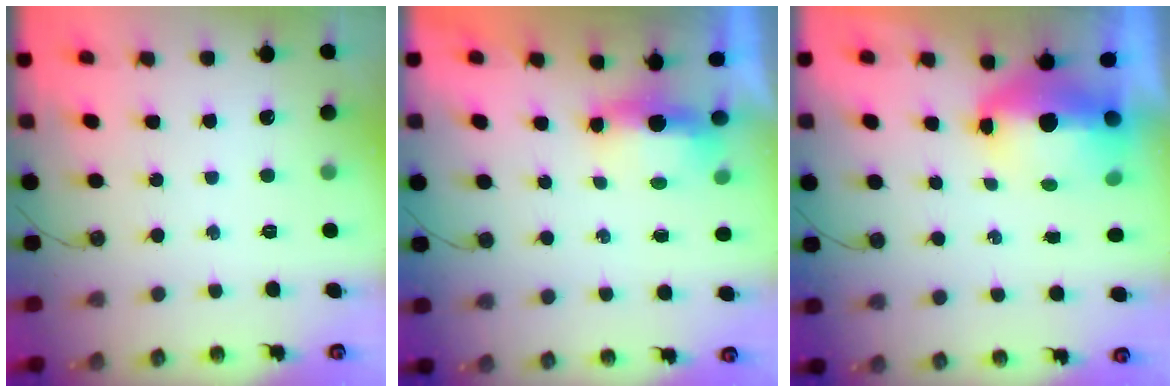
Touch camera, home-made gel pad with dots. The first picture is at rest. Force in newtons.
{"total": 6.6, "press": 5.4, "slide": 3.9}
{"total": 8.2, "press": 8.2, "slide": 1.0}